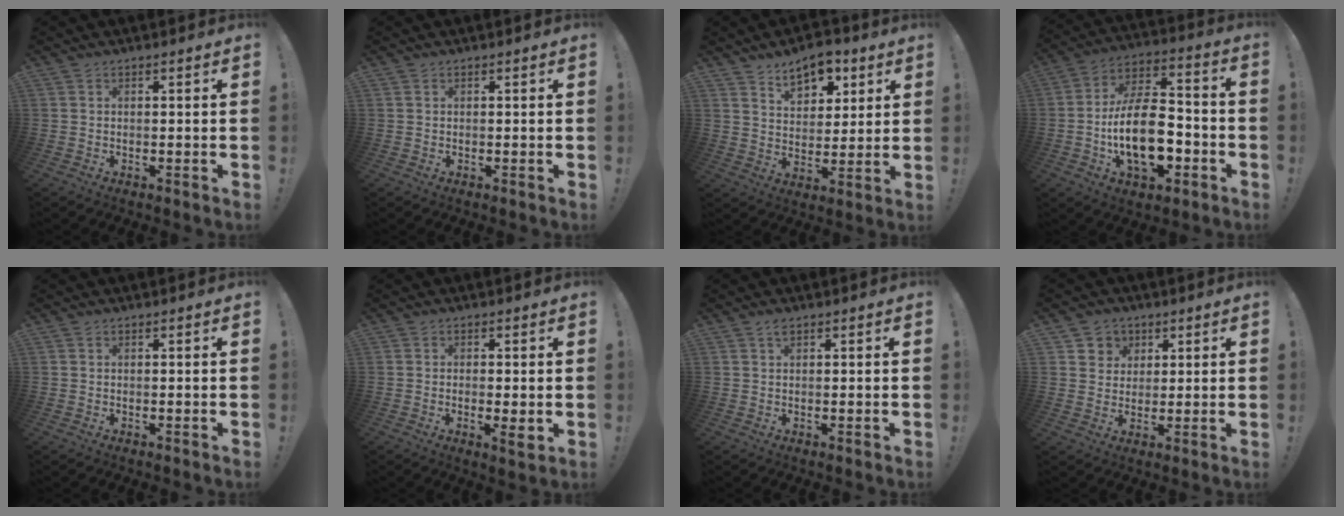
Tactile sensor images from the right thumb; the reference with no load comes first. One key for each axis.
{"total": 0.0}
{"total": 10.1, "fx": 6.9, "fy": 5.8, "fz": 4.6, "tx": -0.061, "ty": -0.038, "tz": 0.129}
{"total": 19.7, "fx": -5.1, "fy": 10.7, "fz": 15.8, "tx": -0.301, "ty": 0.027, "tz": -0.084}
{"total": 0.0}
{"total": 3.8, "fx": -0.7, "fy": 0.6, "fz": 3.7, "tx": -0.049, "ty": -0.008, "tz": -0.011}
{"total": 1.3, "fx": 0.9, "fy": 0.4, "fz": 0.9, "tx": -0.011, "ty": -0.003, "tz": 0.014}
{"total": 5.9, "fx": 2.4, "fy": 5.3, "fz": 0.6, "tx": -0.003, "ty": -0.020, "tz": 0.045}